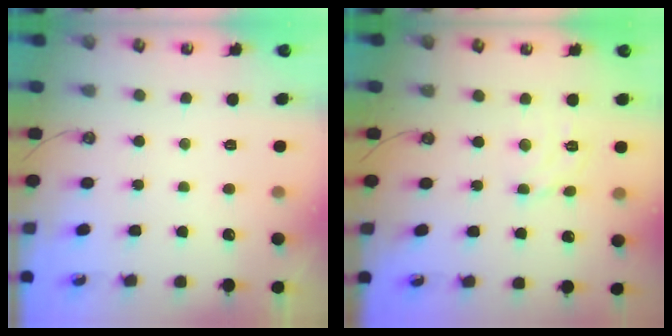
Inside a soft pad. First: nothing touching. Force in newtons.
{"total": 5.2, "press": 5.1, "slide": 0.5}